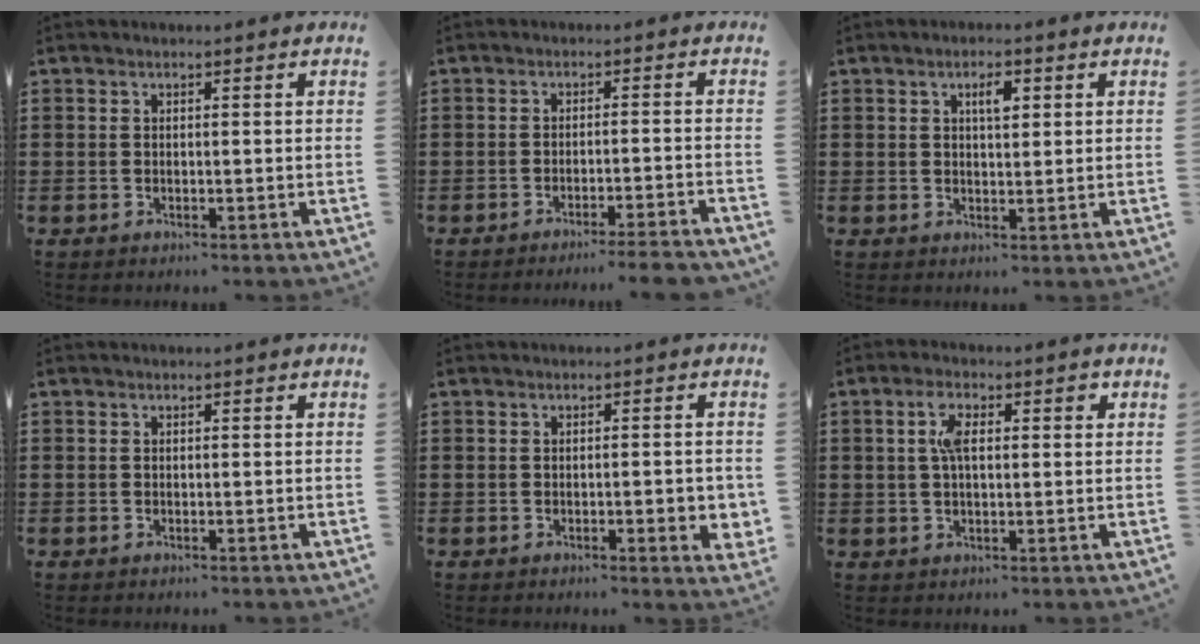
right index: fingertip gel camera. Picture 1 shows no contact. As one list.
[{"total": 3.5, "force": [-3.1, -0.5, 1.5], "torque": [-0.024, -0.008, -0.060]}, {"total": 2.8, "force": [1.0, 1.0, 2.4], "torque": [-0.034, 0.000, 0.012]}, {"total": 0.0}, {"total": 3.2, "force": [-0.6, 0.8, 3.0], "torque": [-0.040, -0.002, -0.012]}, {"total": 4.4, "force": [0.9, 1.8, 3.9], "torque": [-0.072, 0.009, 0.011]}]